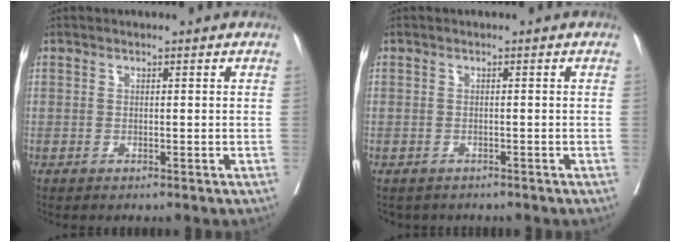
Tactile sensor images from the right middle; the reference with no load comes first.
{"total": 2.2, "force": [-1.9, 1.1, 0.2], "torque": [-0.010, -0.002, -0.027]}